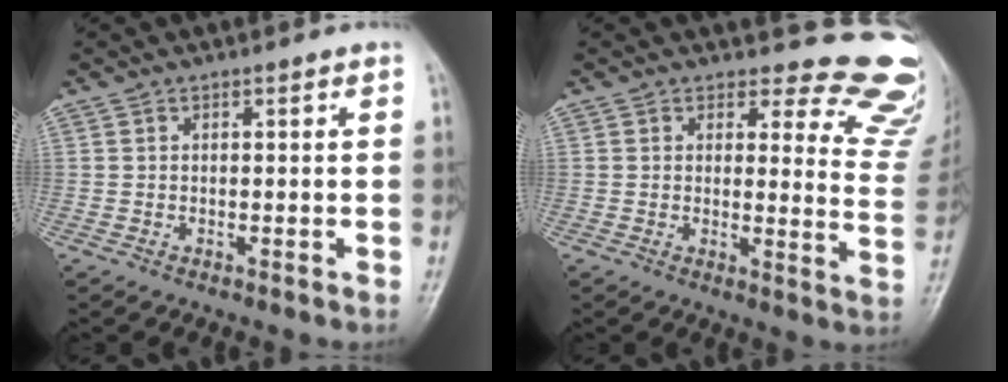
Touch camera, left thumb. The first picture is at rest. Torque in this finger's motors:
{"motor_torque": [-0.01, -0.06, 0.20, 0.13, 0.09]}